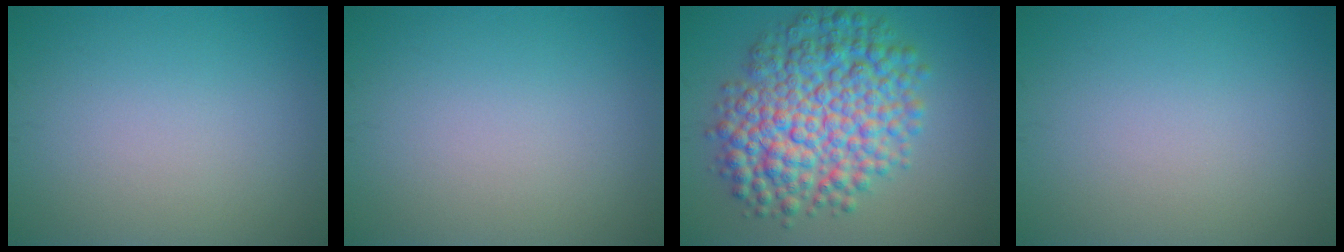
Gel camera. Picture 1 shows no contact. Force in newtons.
{"total": 0.0}
{"total": 10.0, "press": 10.0, "slide": 0.1}
{"total": 0.0}